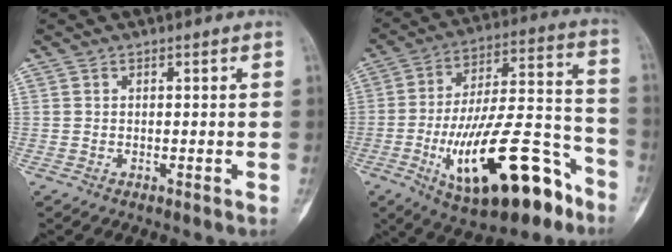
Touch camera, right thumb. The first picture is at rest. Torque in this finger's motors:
{"motor_torque": [0.68, 0.85, 1.88, -0.91, 0.22]}